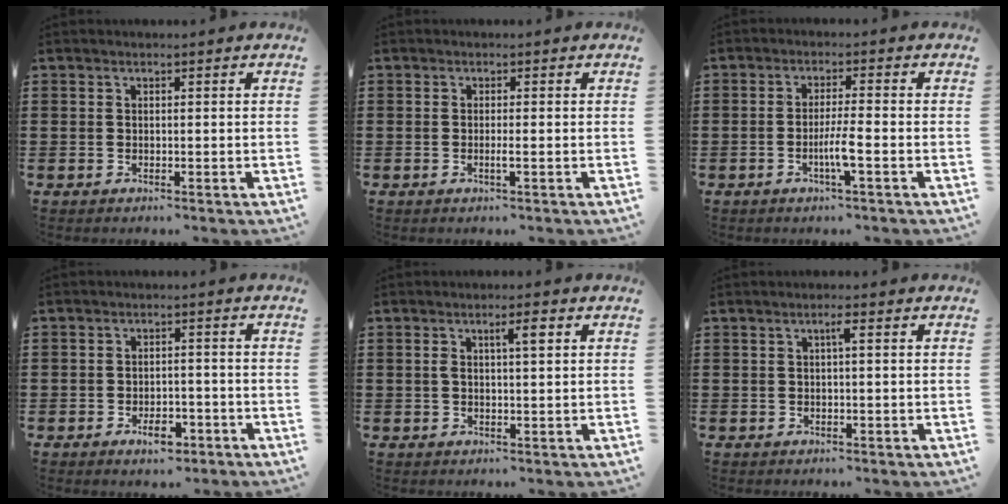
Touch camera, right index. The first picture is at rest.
{"total": 1.4, "force": [-0.4, -0.2, 1.3], "torque": [-0.031, -0.009, -0.010]}
{"total": 4.3, "force": [-1.5, -0.1, 4.0], "torque": [-0.078, -0.010, -0.030]}
{"total": 4.0, "force": [-2.7, 2.1, 2.1], "torque": [-0.033, 0.007, -0.050]}
{"total": 3.2, "force": [1.0, 0.6, 2.9], "torque": [-0.044, 0.000, 0.010]}
{"total": 1.6, "force": [0.3, 0.1, 1.6], "torque": [-0.032, 0.004, 0.003]}